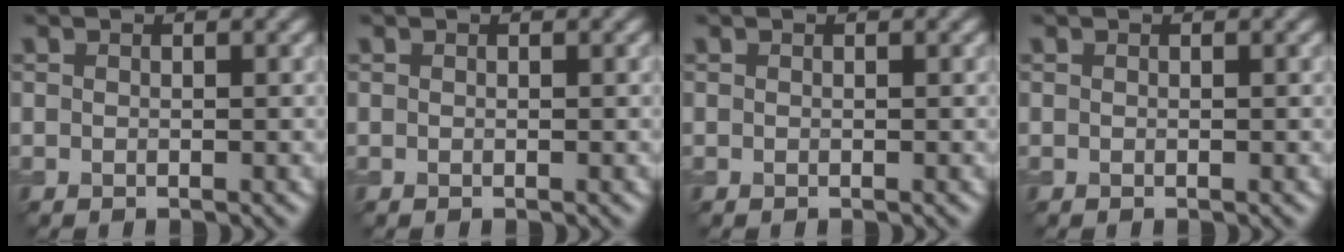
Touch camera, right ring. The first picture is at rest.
{"total": 0.0}
{"total": 0.0}
{"total": 0.0}